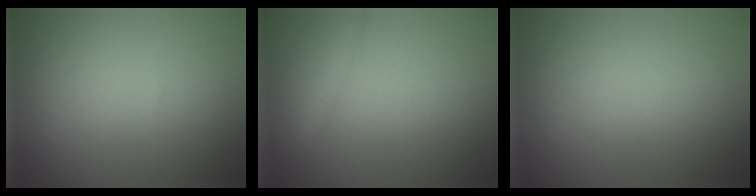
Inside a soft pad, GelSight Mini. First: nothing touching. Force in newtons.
{"total": 1.2, "press": 1.2, "slide": 0.2}
{"total": 0.0}